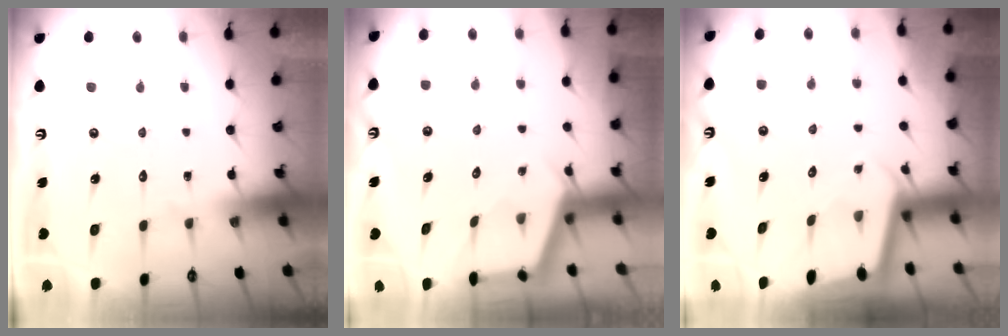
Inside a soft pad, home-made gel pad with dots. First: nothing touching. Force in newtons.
{"total": 2.6, "press": 2.6, "slide": 0.3}
{"total": 2.0, "press": 2.0, "slide": 0.1}